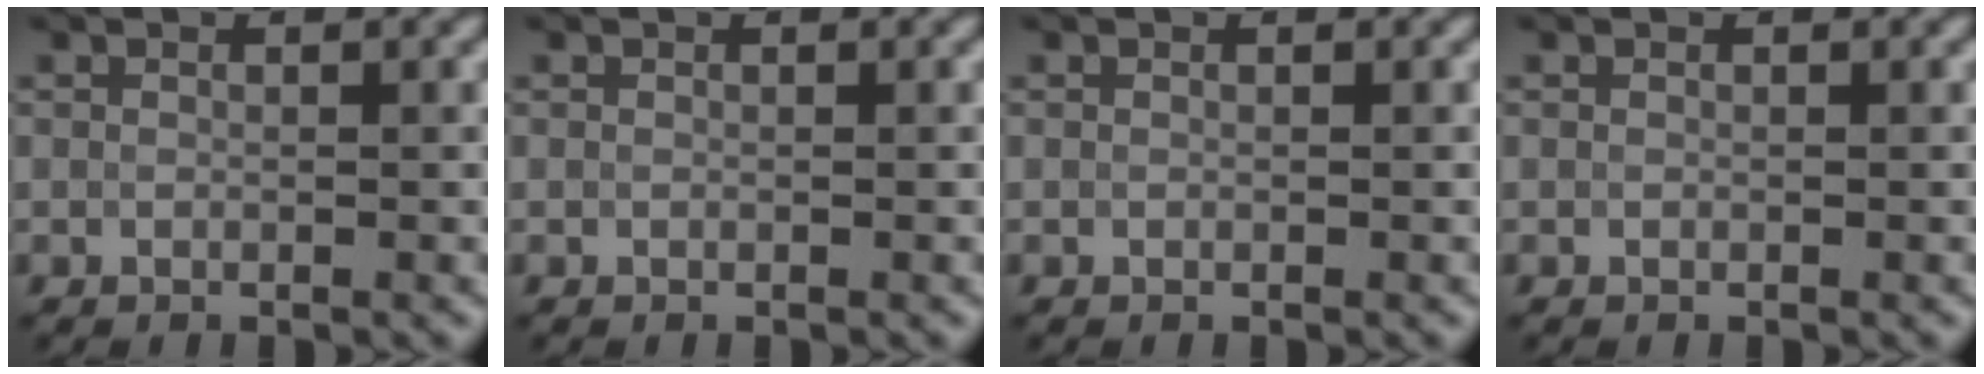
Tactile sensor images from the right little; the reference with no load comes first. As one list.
[{"total": 0.0}, {"total": 0.0}, {"total": 0.0}]